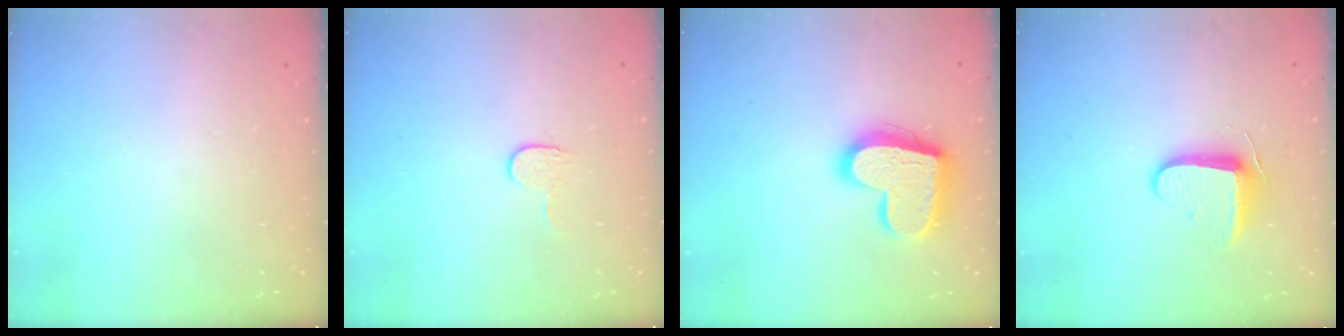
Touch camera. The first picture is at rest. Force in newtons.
{"total": 3.5, "press": 3.5, "slide": 0.4}
{"total": 18.0, "press": 17.9, "slide": 1.6}
{"total": 9.3, "press": 9.2, "slide": 1.5}